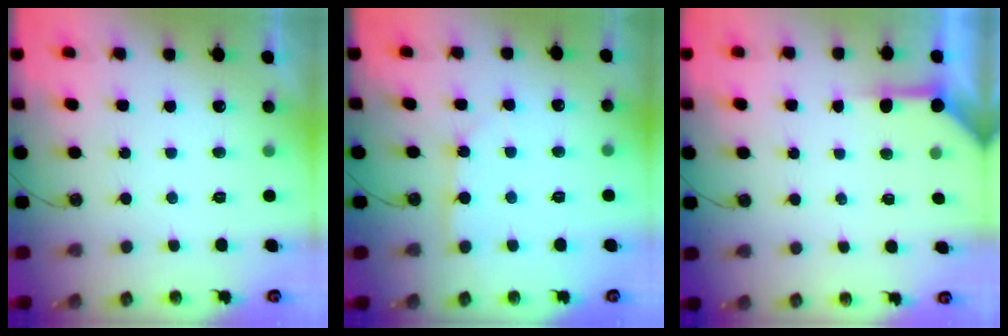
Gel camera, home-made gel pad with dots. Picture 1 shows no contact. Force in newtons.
{"total": 3.1, "press": 3.0, "slide": 0.4}
{"total": 3.8, "press": 3.8, "slide": 0.5}